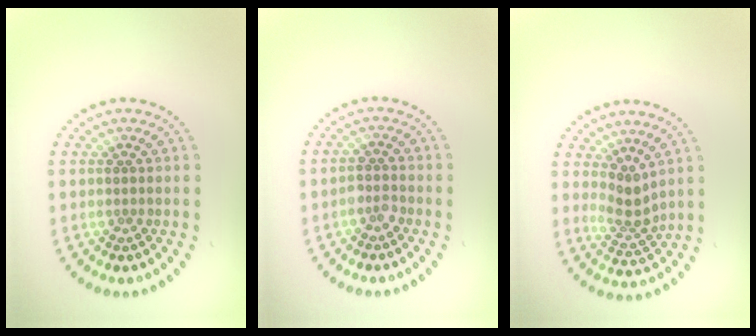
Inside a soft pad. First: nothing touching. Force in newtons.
{"total": 1.3, "press": 1.2, "slide": 0.7}
{"total": 2.4, "press": 1.8, "slide": 1.7}